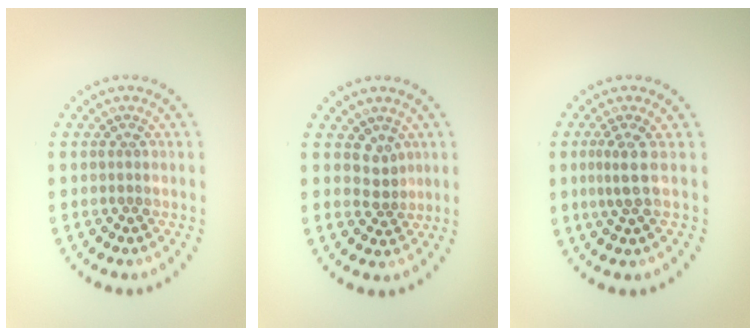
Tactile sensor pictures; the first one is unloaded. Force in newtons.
{"total": 1.8, "press": 1.2, "slide": 1.3}
{"total": 1.8, "press": 1.3, "slide": 1.3}